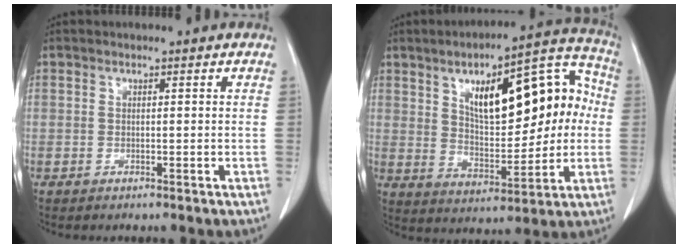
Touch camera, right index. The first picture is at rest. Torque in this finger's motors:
{"motor_torque": [1.75, 0.39, 0.73, 0.14]}